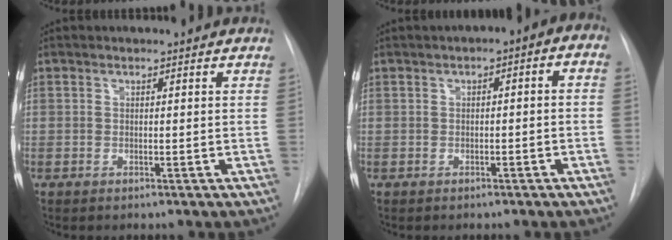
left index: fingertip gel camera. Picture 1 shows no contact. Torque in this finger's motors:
{"motor_torque": [0.40, -0.93, -0.07, 0.04]}